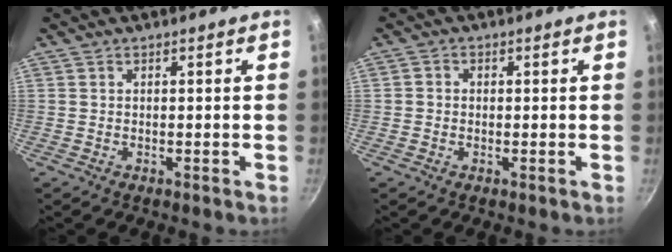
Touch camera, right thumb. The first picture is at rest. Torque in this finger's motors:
{"motor_torque": [-0.03, -0.11, -0.35, 0.06, 0.07]}